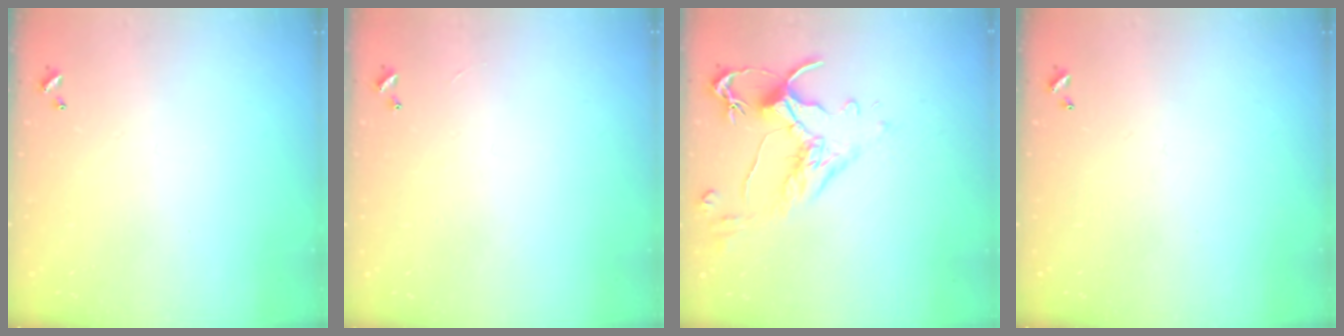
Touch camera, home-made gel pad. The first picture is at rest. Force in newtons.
{"total": 1.2, "press": 1.1, "slide": 0.4}
{"total": 2.5, "press": 2.1, "slide": 1.3}
{"total": 0.0}